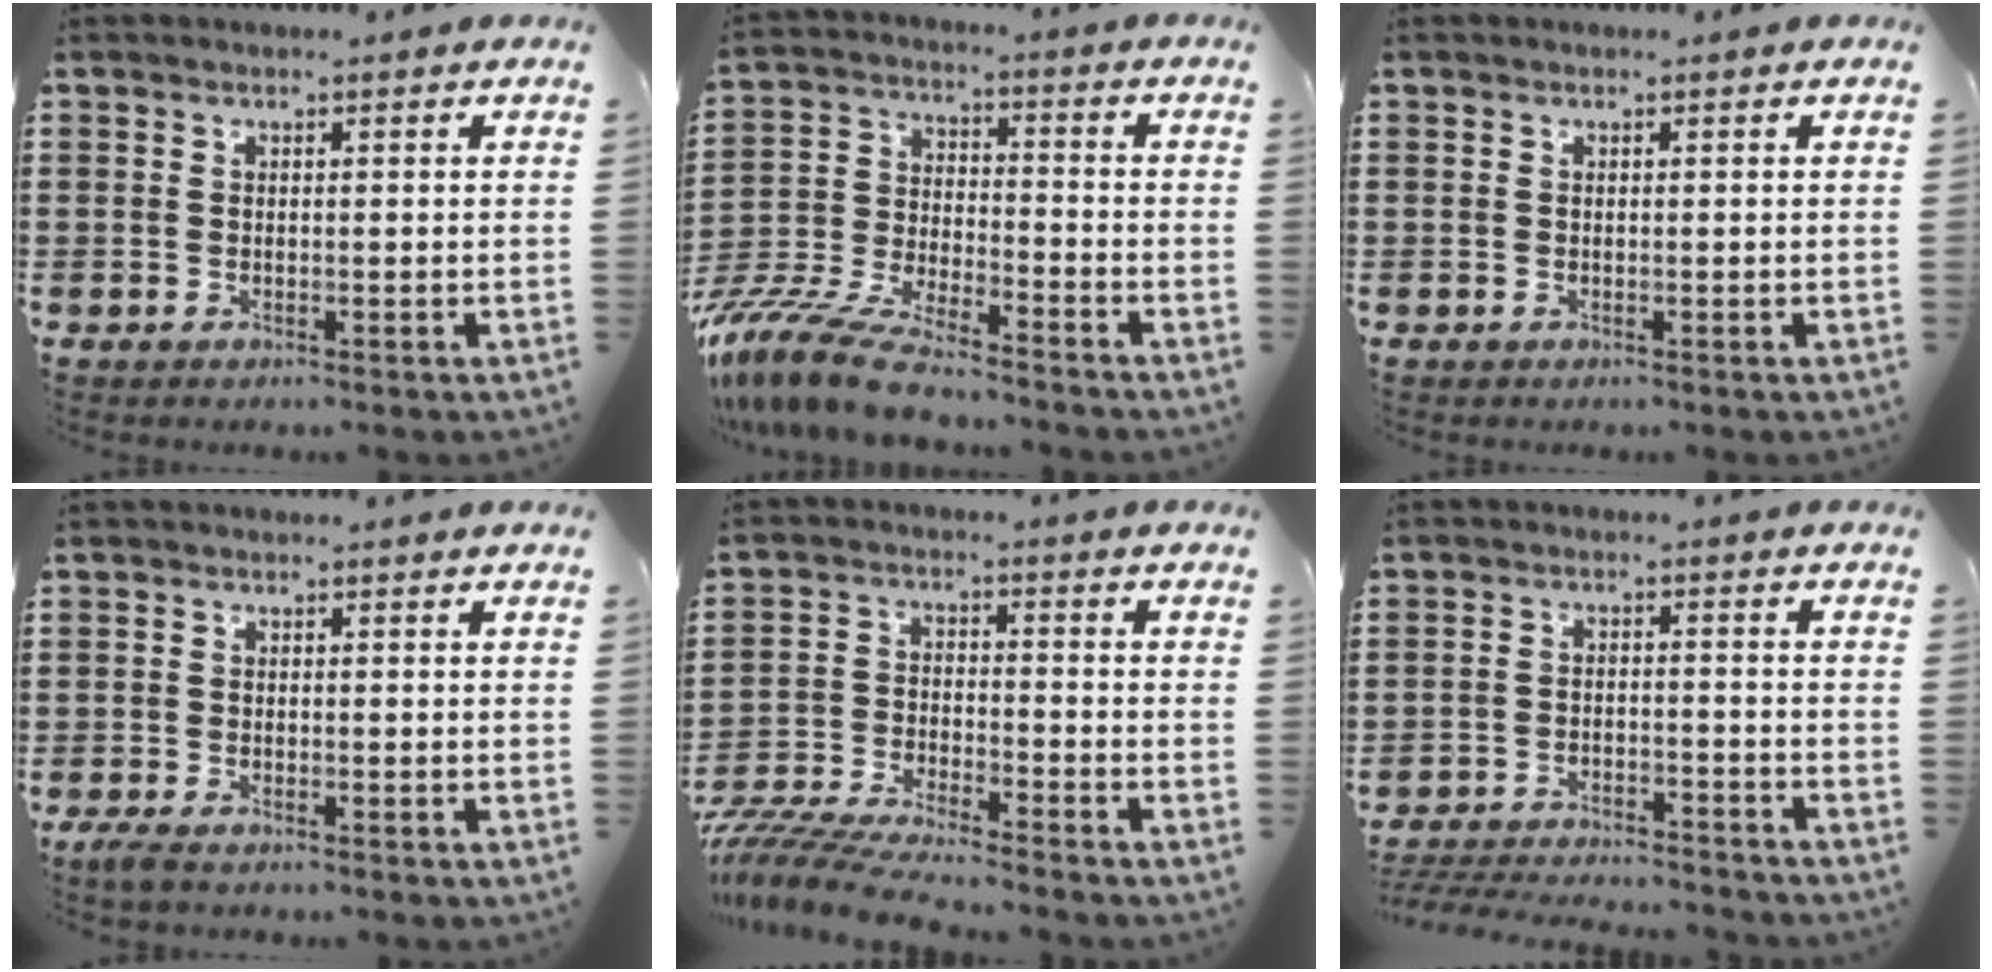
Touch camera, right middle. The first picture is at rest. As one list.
[{"total": 10.1, "force": [-9.3, 0.9, 3.8], "torque": [-0.092, 0.006, -0.190]}, {"total": 0.0}, {"total": 1.5, "force": [-1.2, 0.2, 1.0], "torque": [-0.026, -0.006, -0.023]}, {"total": 6.6, "force": [-6.4, 0.1, 1.6], "torque": [-0.047, -0.009, -0.132]}, {"total": 4.5, "force": [-4.4, 0.2, 0.7], "torque": [-0.019, 0.001, -0.094]}]